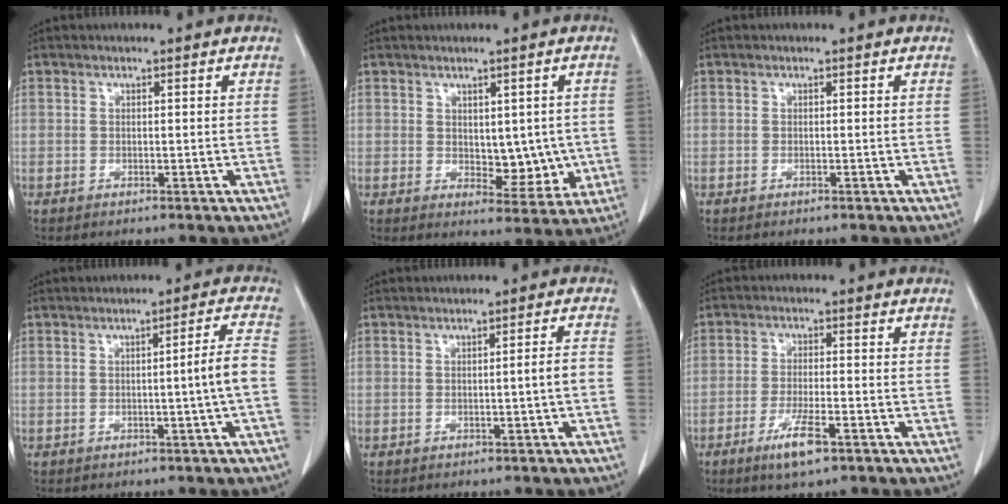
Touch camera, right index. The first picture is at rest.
{"total": 6.1, "force": [0.0, 3.5, 5.1], "torque": [-0.053, -0.006, 0.014]}
{"total": 0.0}
{"total": 4.2, "force": [-1.0, -1.0, 3.9], "torque": [-0.055, 0.003, -0.014]}
{"total": 1.9, "force": [-0.6, -0.4, 1.8], "torque": [-0.025, 0.000, -0.010]}
{"total": 5.8, "force": [-3.4, 0.8, 4.7], "torque": [-0.092, -0.009, -0.058]}